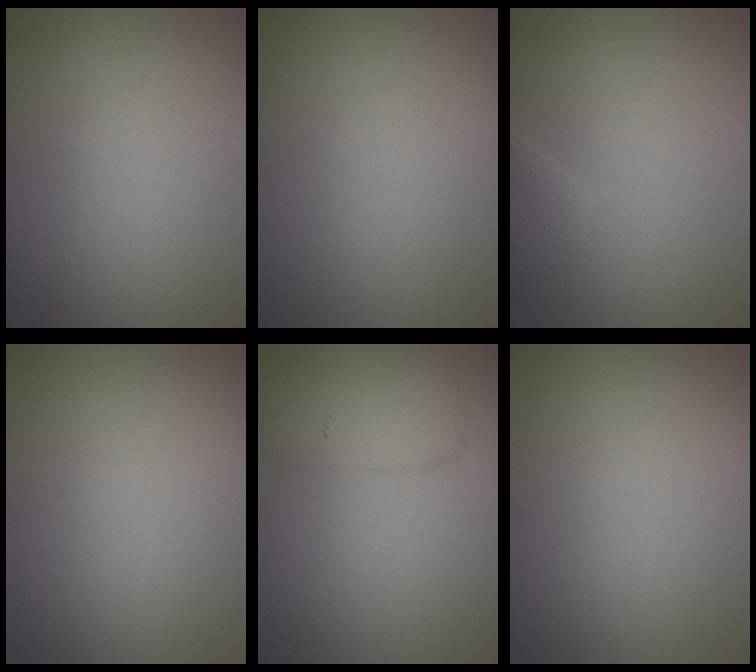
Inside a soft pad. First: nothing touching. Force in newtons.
{"total": 0.0}
{"total": 2.1, "press": 2.1, "slide": 0.1}
{"total": 0.0}
{"total": 3.1, "press": 3.1, "slide": 0.1}
{"total": 0.0}